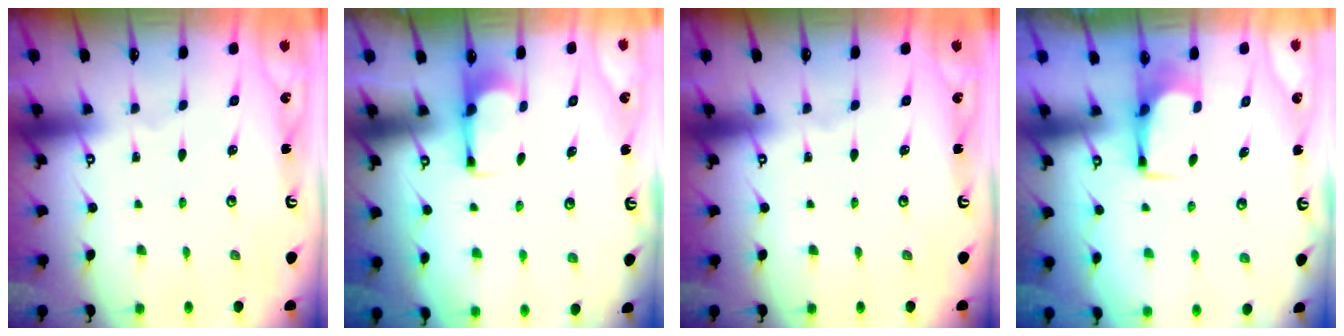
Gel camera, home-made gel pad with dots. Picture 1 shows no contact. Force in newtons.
{"total": 0.0}
{"total": 0.0}
{"total": 2.7, "press": 2.6, "slide": 0.4}